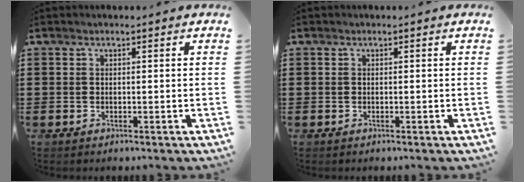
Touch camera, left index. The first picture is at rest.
{"total": 0.0}